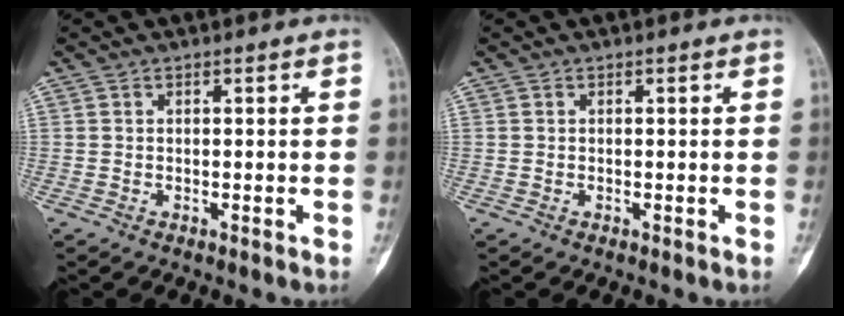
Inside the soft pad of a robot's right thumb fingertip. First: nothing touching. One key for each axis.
{"total": 0.0}